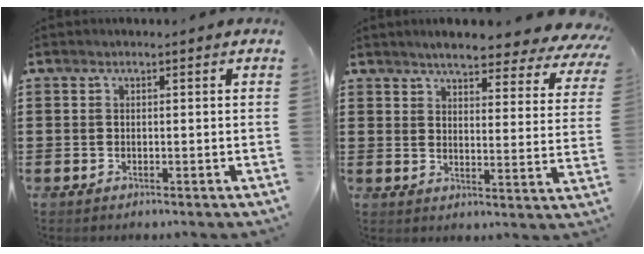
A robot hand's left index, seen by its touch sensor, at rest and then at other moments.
{"total": 5.6, "force": [5.1, 0.4, 2.3], "torque": [-0.057, -0.031, 0.085]}